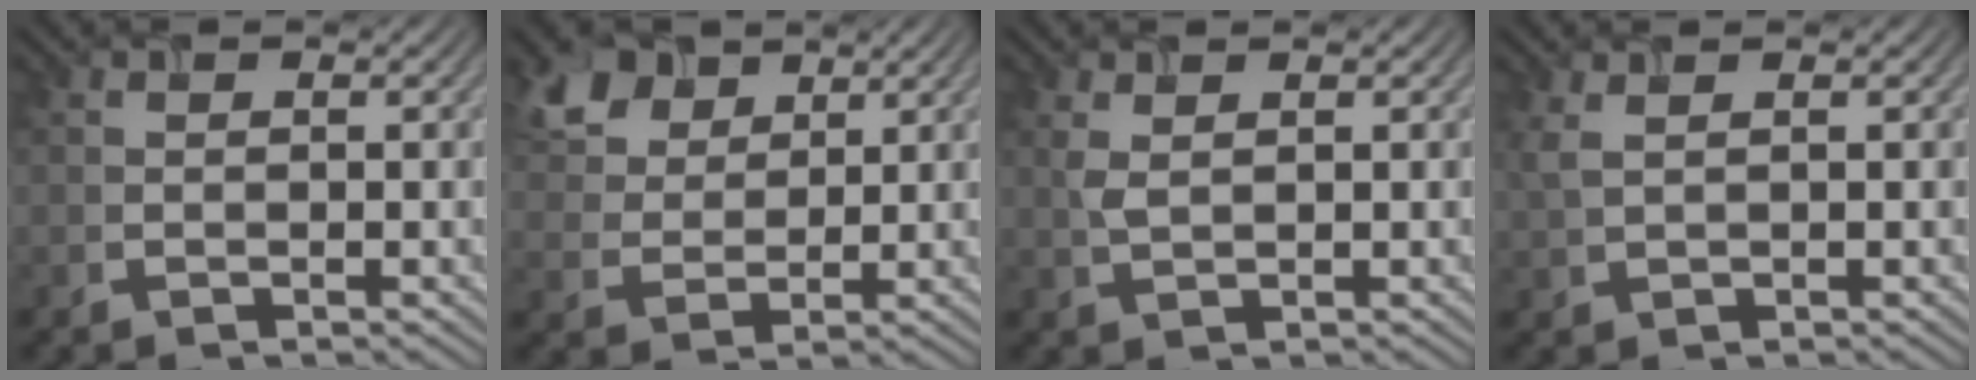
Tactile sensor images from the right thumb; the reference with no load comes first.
{"total": 7.5, "force": [4.8, 4.3, 3.7], "torque": [-0.101, 0.011, 0.097]}
{"total": 1.7, "force": [0.8, 0.6, 1.3], "torque": [-0.039, 0.003, 0.019]}
{"total": 1.8, "force": [1.0, 0.5, 1.5], "torque": [-0.040, 0.005, 0.022]}